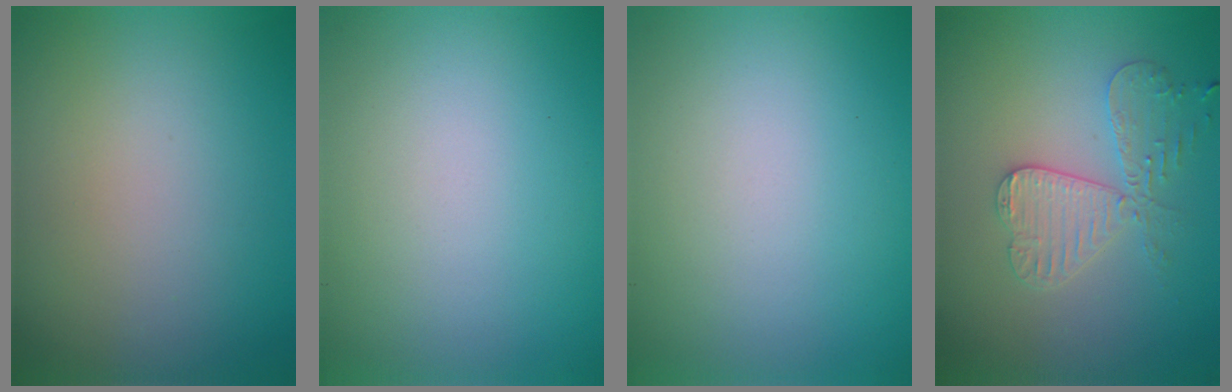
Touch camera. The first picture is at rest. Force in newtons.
{"total": 0.0}
{"total": 0.0}
{"total": 4.2, "press": 3.7, "slide": 2.0}